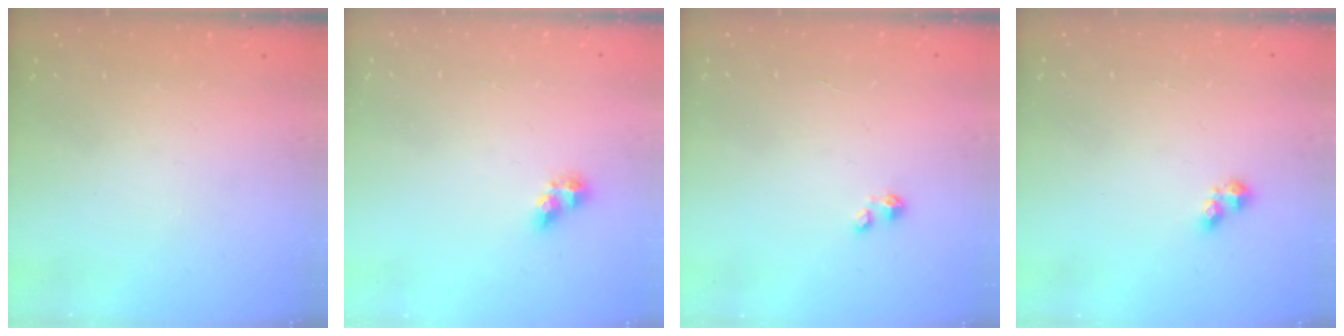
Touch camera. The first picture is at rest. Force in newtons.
{"total": 6.2, "press": 6.2, "slide": 0.5}
{"total": 0.0}
{"total": 2.7, "press": 2.6, "slide": 0.3}